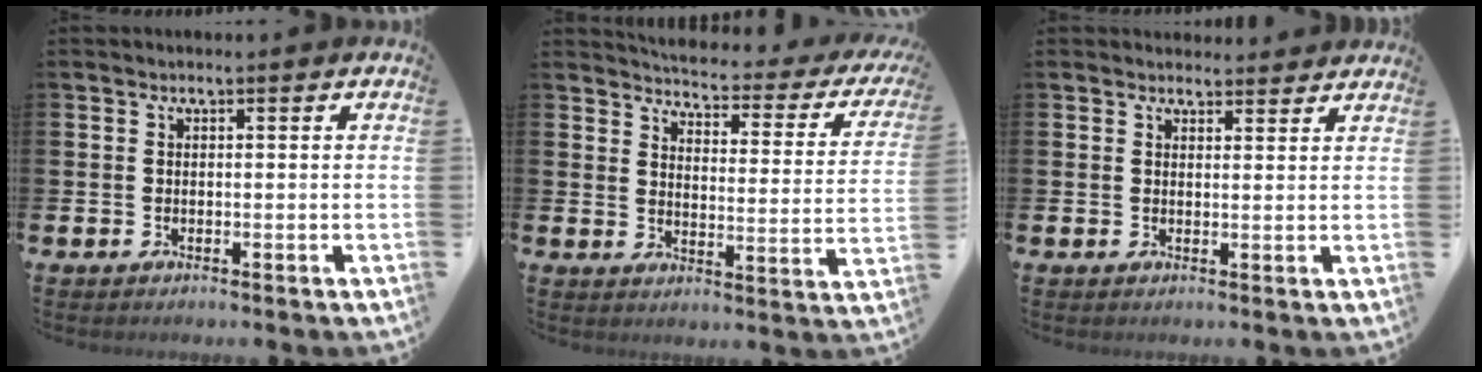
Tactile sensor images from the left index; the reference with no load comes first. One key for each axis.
{"total": 3.8, "fx": 3.6, "fy": 0.9, "fz": 0.8, "tx": -0.034, "ty": -0.038, "tz": 0.054}
{"total": 2.4, "fx": 2.3, "fy": 0.7, "fz": -0.2, "tx": 0.008, "ty": -0.012, "tz": 0.041}